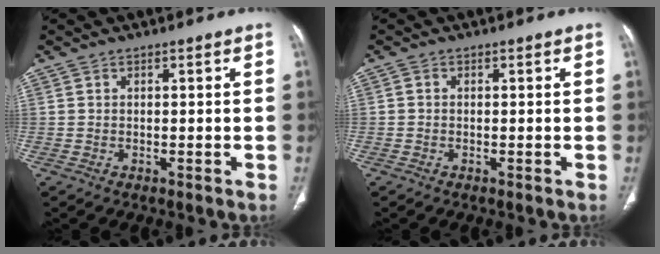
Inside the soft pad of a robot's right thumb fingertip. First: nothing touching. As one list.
[{"total": 0.5, "force": [-0.1, 0.4, 0.3], "torque": [-0.004, 0.001, -0.007]}]